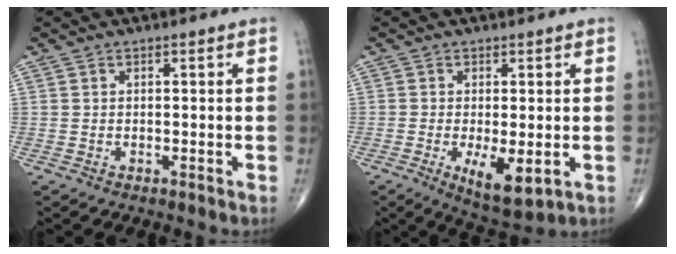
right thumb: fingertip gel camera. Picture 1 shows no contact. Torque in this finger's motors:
{"motor_torque": [0.12, 0.03, 0.05, -0.09, 0.17]}